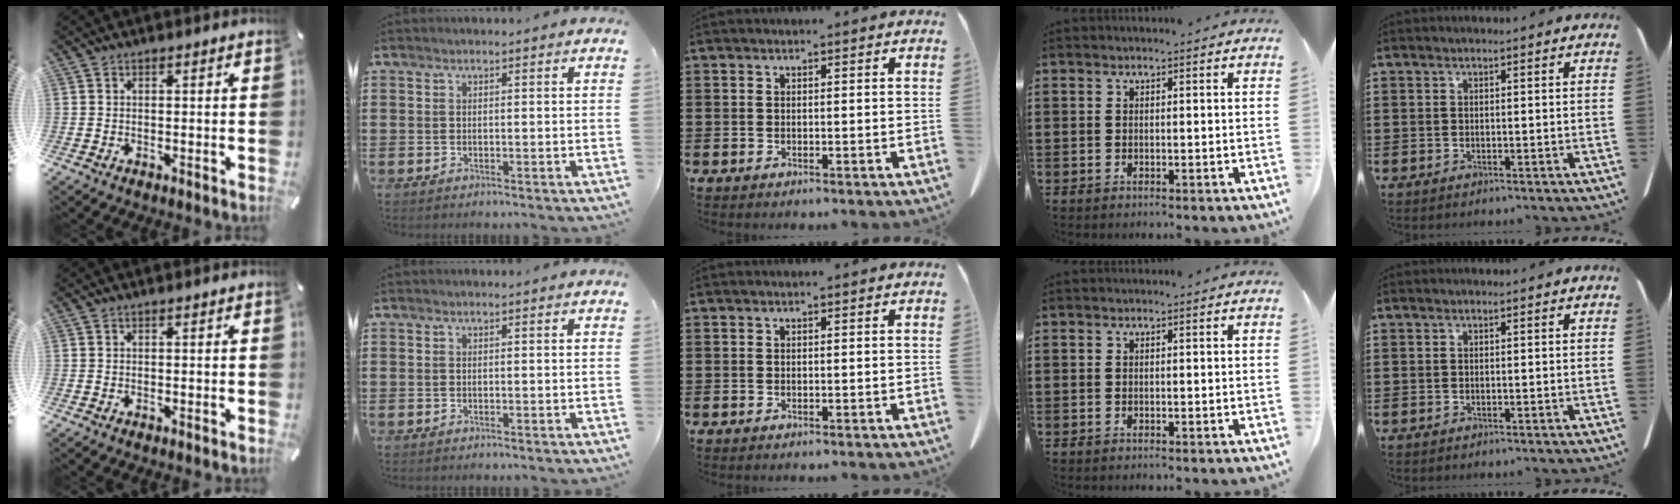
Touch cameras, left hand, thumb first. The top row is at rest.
{}